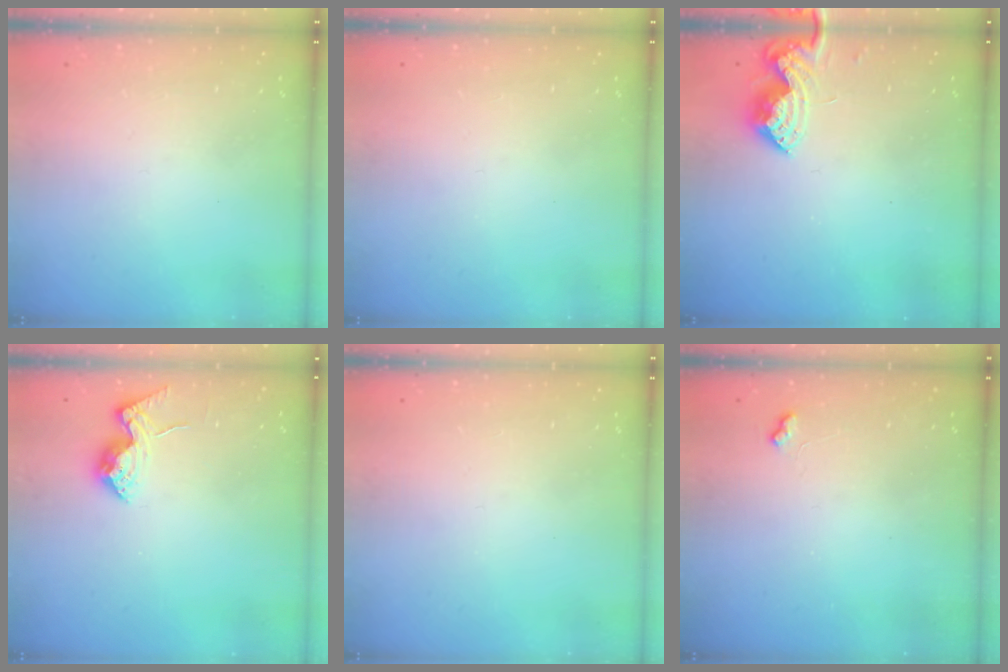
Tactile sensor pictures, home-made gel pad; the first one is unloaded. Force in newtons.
{"total": 0.0}
{"total": 8.3, "press": 8.3, "slide": 0.2}
{"total": 13.9, "press": 13.9, "slide": 1.0}
{"total": 0.0}
{"total": 4.0, "press": 4.0, "slide": 0.6}